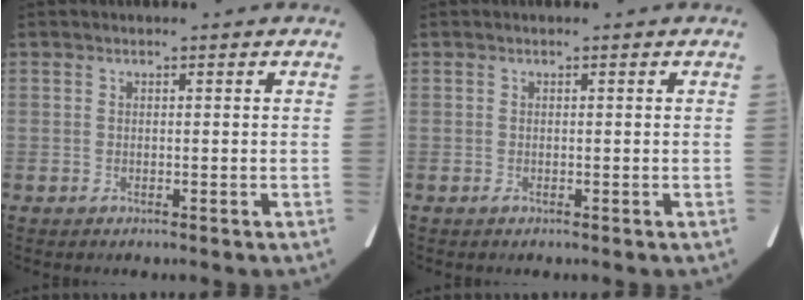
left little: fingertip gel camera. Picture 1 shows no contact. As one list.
[{"total": 0.0}]